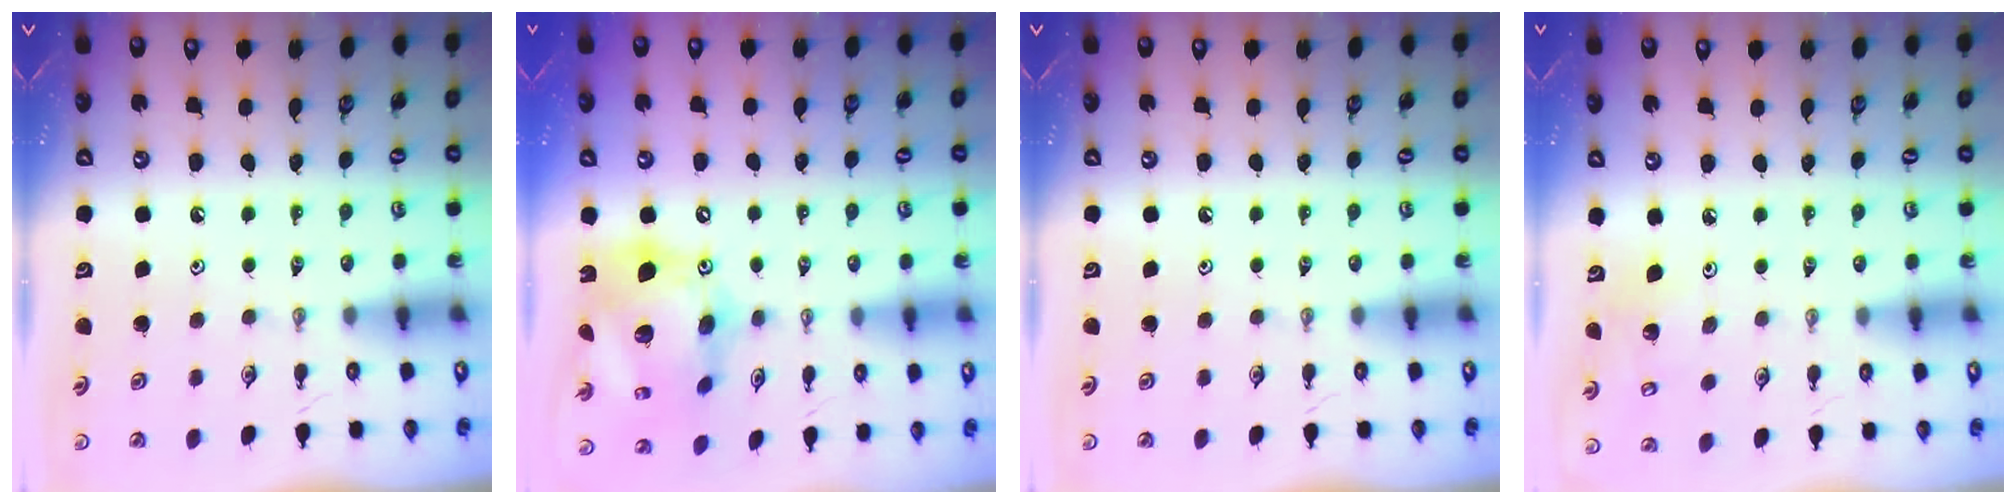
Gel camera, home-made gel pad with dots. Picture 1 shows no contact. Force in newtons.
{"total": 19.1, "press": 19.0, "slide": 1.8}
{"total": 0.0}
{"total": 5.0, "press": 4.7, "slide": 1.5}